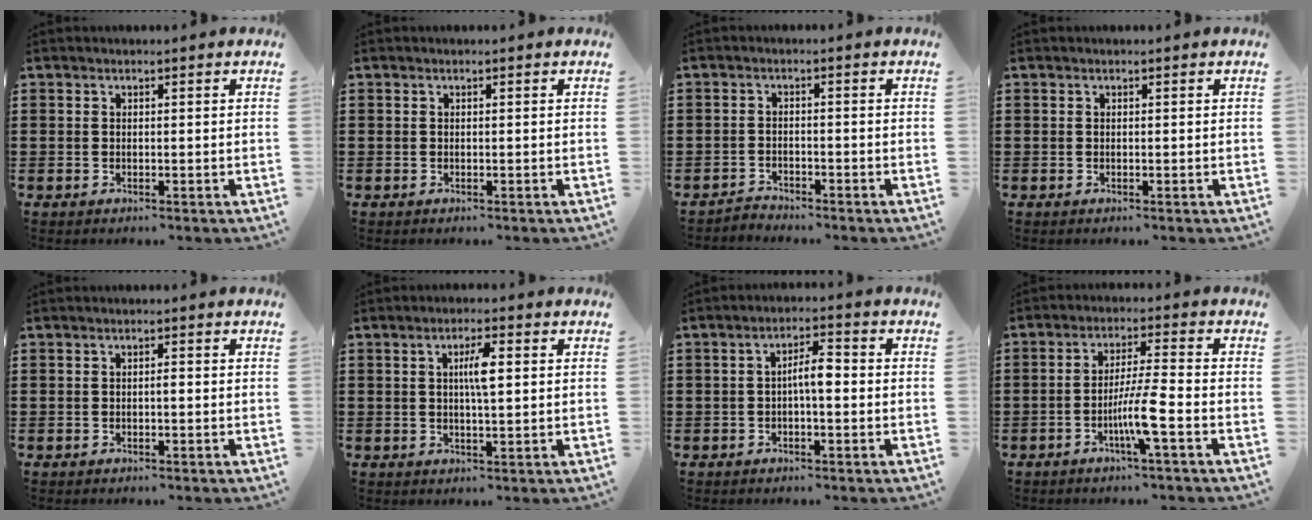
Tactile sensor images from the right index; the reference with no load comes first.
{"total": 0.0}
{"total": 2.1, "force": [-2.0, 0.3, -0.2], "torque": [-0.003, 0.004, -0.047]}
{"total": 0.0}
{"total": 0.7, "force": [-0.2, 0.2, 0.7], "torque": [-0.014, -0.003, -0.004]}
{"total": 4.1, "force": [0.7, 0.9, 4.0], "torque": [-0.078, 0.006, 0.009]}
{"total": 3.9, "force": [-0.4, 1.0, 3.7], "torque": [-0.069, 0.009, -0.011]}
{"total": 6.5, "force": [-2.7, -0.2, 5.9], "torque": [-0.112, -0.011, -0.053]}